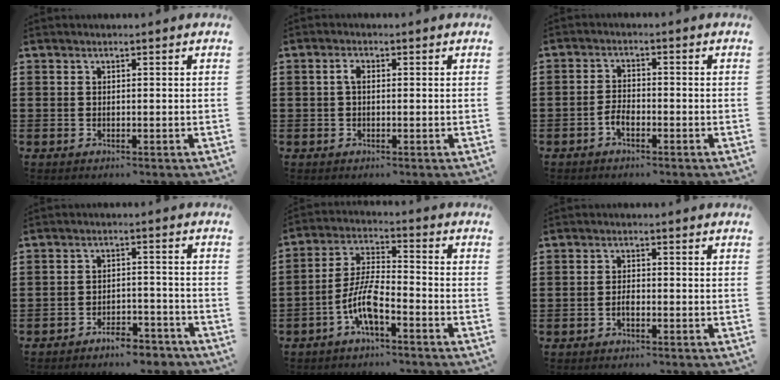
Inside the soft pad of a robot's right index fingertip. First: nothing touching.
{"total": 1.8, "force": [0.0, 0.9, 1.5], "torque": [-0.030, 0.004, -0.002]}
{"total": 2.4, "force": [-1.4, 1.0, 1.7], "torque": [-0.042, -0.001, -0.030]}
{"total": 4.7, "force": [-4.5, 0.9, 1.1], "torque": [-0.019, 0.011, -0.089]}
{"total": 7.4, "force": [-3.9, 1.8, 6.0], "torque": [-0.142, -0.010, -0.076]}
{"total": 1.7, "force": [-0.8, 0.5, 1.4], "torque": [-0.029, -0.002, -0.014]}